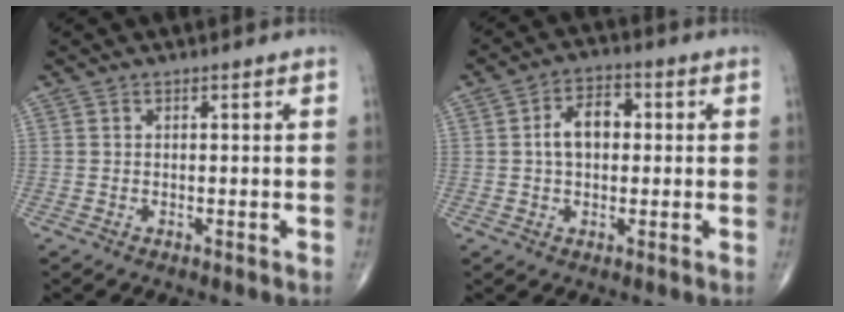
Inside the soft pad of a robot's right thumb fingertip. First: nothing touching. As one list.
[{"total": 7.0, "force": [0.6, 4.6, 5.3], "torque": [-0.080, 0.019, 0.003]}]